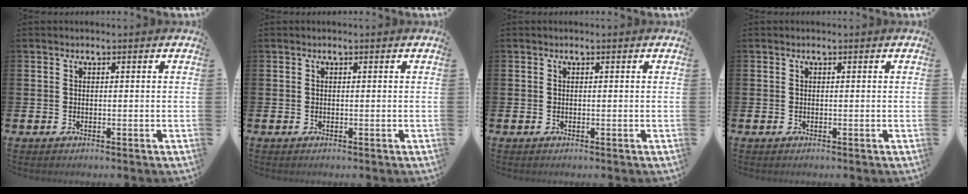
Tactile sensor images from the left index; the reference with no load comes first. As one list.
[{"total": 0.0}, {"total": 0.0}, {"total": 0.0}]